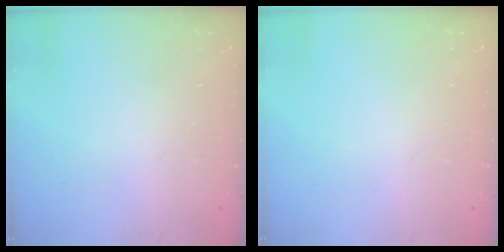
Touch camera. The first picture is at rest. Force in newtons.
{"total": 0.0}